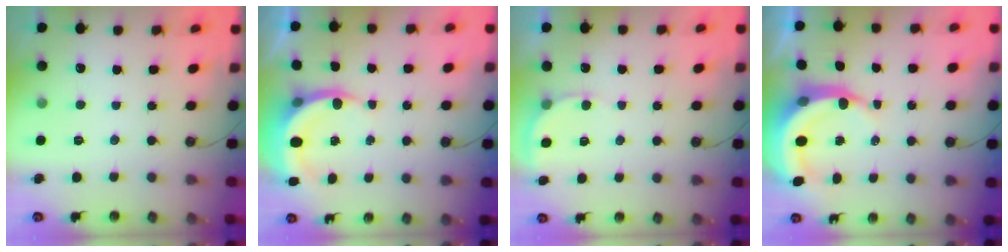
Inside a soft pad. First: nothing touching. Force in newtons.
{"total": 6.3, "press": 6.1, "slide": 1.6}
{"total": 3.5, "press": 3.4, "slide": 0.4}
{"total": 7.9, "press": 7.8, "slide": 1.1}